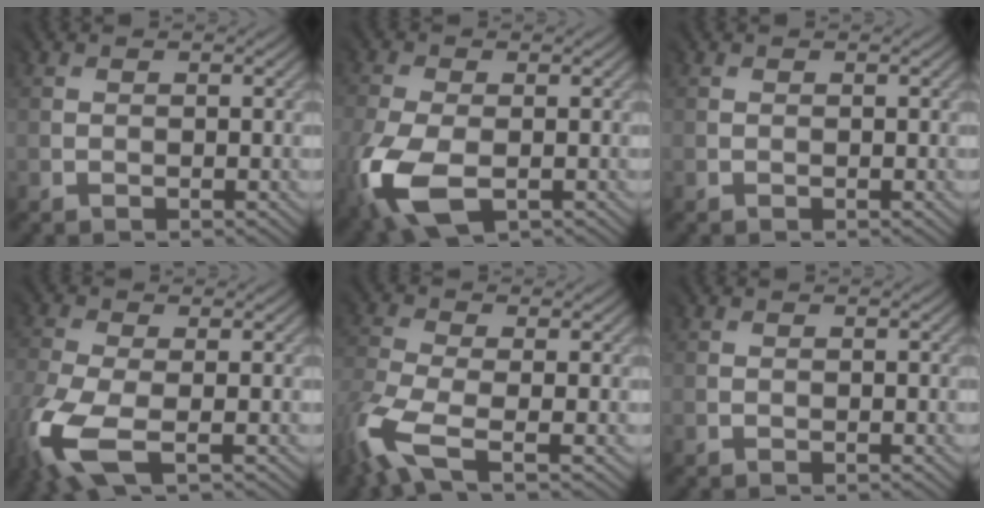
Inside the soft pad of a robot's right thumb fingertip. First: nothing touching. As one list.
[{"total": 9.4, "force": [-3.4, 5.7, 6.7], "torque": [-0.202, -0.033, -0.057]}, {"total": 0.0}, {"total": 8.8, "force": [-4.2, 3.8, 6.7], "torque": [-0.193, -0.024, -0.088]}, {"total": 7.8, "force": [-4.0, 3.2, 5.9], "torque": [-0.149, -0.014, -0.090]}, {"total": 0.0}]